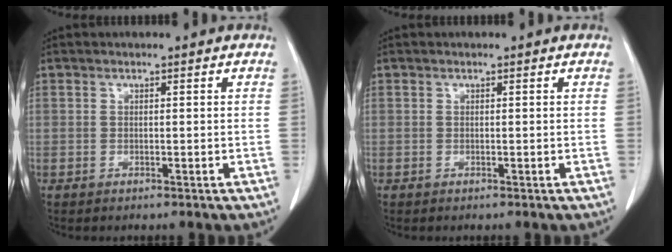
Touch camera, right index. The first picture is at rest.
{"total": 0.0}